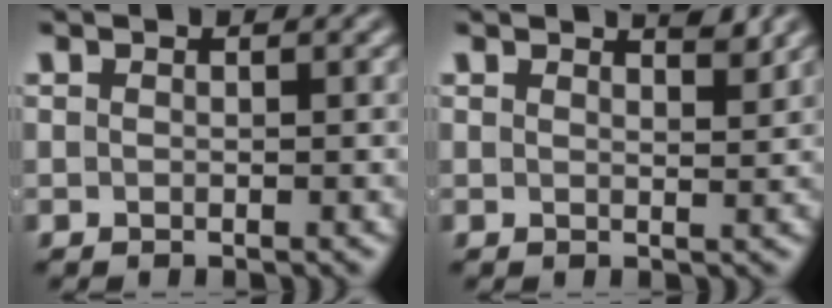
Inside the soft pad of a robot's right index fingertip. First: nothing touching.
{"total": 1.8, "force": [1.5, -0.8, 0.7], "torque": [0.000, -0.008, 0.030]}